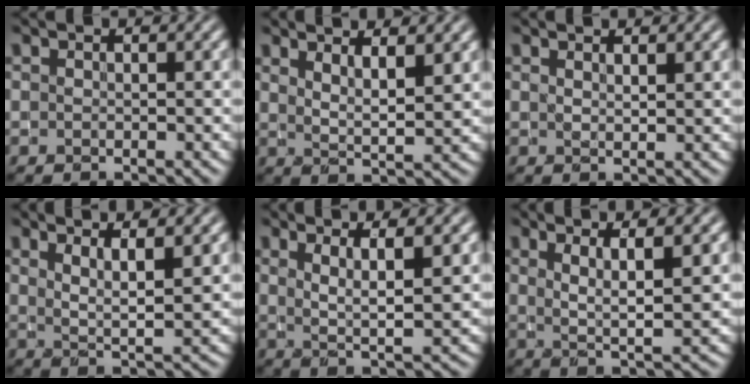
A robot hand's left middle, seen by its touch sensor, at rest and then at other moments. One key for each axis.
{"total": 3.9, "fx": 2.4, "fy": 0.9, "fz": 3.0, "tx": -0.050, "ty": -0.005, "tz": 0.041}
{"total": 1.4, "fx": 1.2, "fy": 0.3, "fz": 0.7, "tx": -0.011, "ty": -0.002, "tz": 0.017}
{"total": 4.2, "fx": 2.3, "fy": 0.8, "fz": 3.5, "tx": -0.061, "ty": -0.009, "tz": 0.043}
{"total": 4.4, "fx": 1.7, "fy": 0.9, "fz": 4.0, "tx": -0.071, "ty": -0.009, "tz": 0.034}
{"total": 4.8, "fx": 1.7, "fy": 1.0, "fz": 4.4, "tx": -0.076, "ty": -0.006, "tz": 0.033}